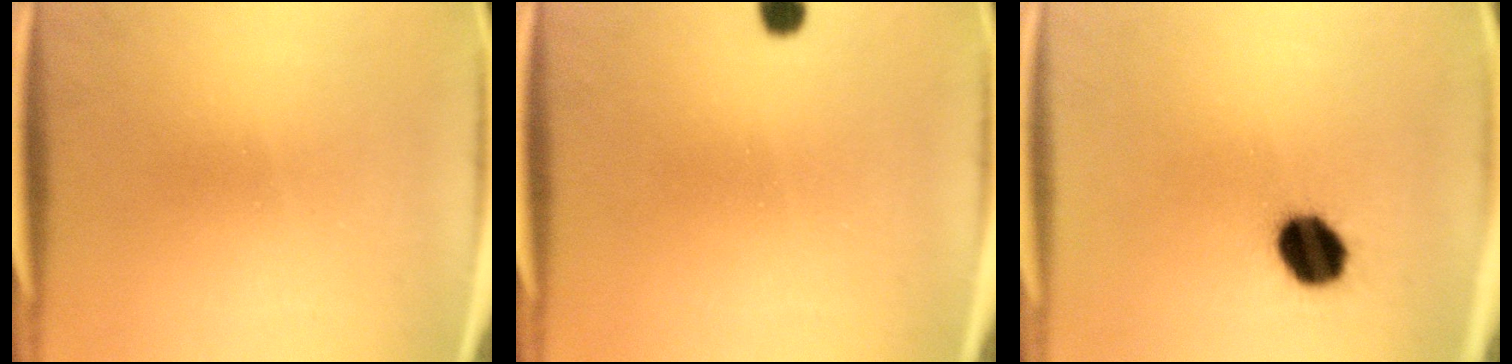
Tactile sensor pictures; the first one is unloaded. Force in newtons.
{"total": 2.0}
{"total": 9.8}